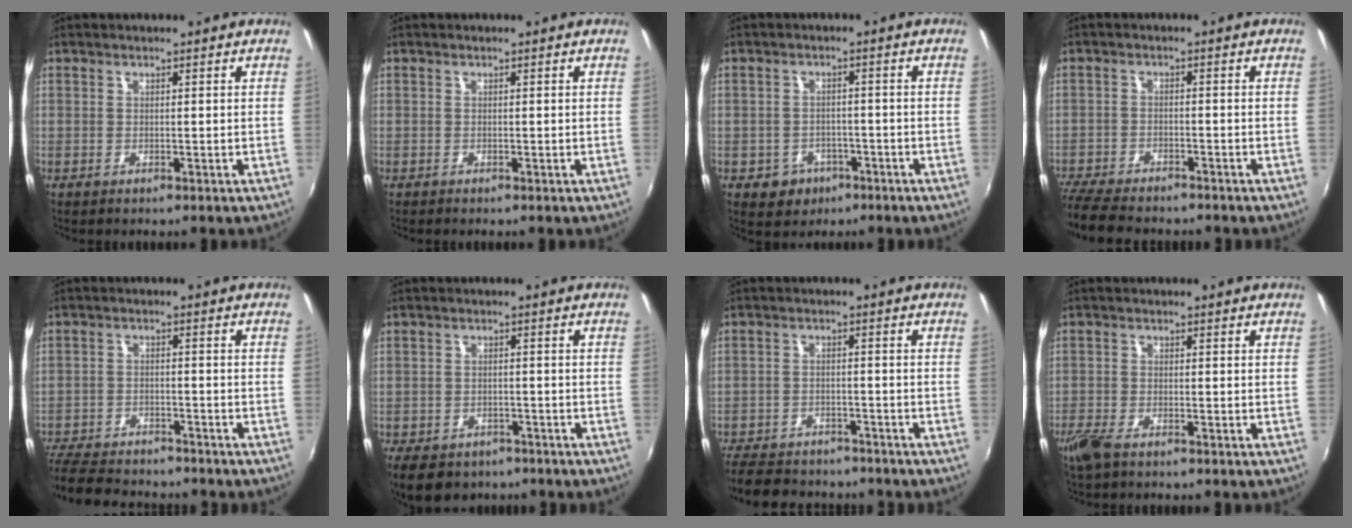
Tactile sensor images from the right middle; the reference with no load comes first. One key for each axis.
{"total": 0.0}
{"total": 5.3, "fx": -2.6, "fy": 4.5, "fz": 1.3, "tx": -0.041, "ty": 0.006, "tz": -0.029}
{"total": 10.2, "fx": -9.1, "fy": 2.6, "fz": 4.0, "tx": -0.113, "ty": -0.026, "tz": -0.159}
{"total": 13.5, "fx": -11.8, "fy": 4.1, "fz": 5.0, "tx": -0.135, "ty": -0.015, "tz": -0.192}
{"total": 9.7, "fx": -6.7, "fy": 5.7, "fz": 4.1, "tx": -0.101, "ty": -0.016, "tz": -0.099}
{"total": 13.3, "fx": -11.3, "fy": 5.2, "fz": 4.7, "tx": -0.125, "ty": -0.003, "tz": -0.170}
{"total": 4.5, "fx": -3.3, "fy": 1.5, "fz": 2.6, "tx": -0.070, "ty": -0.011, "tz": -0.067}